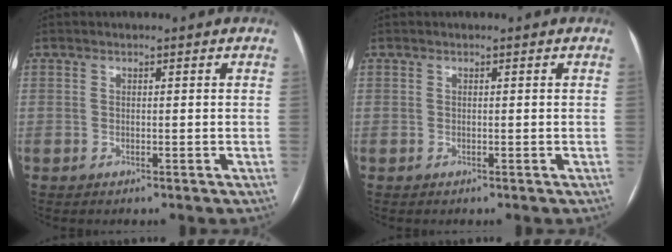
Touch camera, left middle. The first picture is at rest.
{"total": 0.0}